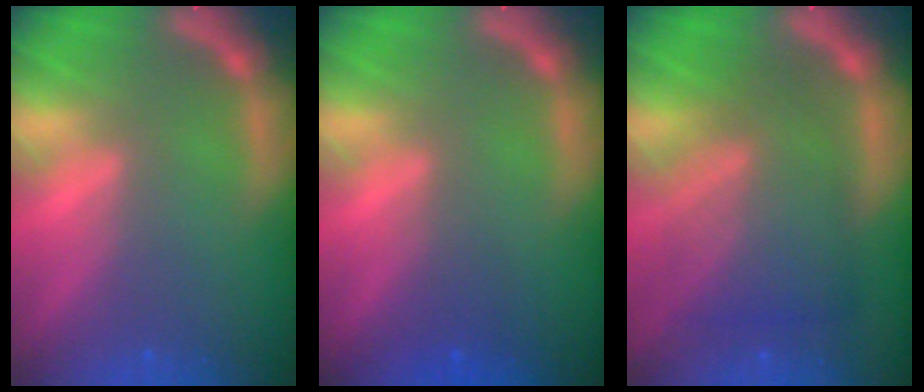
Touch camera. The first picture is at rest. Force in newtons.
{"total": 1.5}
{"total": 8.1}